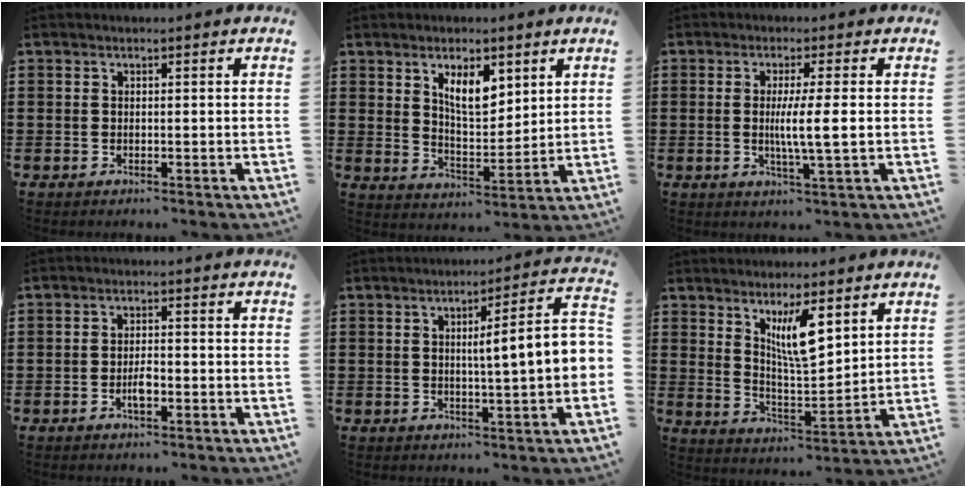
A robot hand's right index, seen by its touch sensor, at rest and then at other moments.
{"total": 6.6, "force": [3.6, 2.9, 4.8], "torque": [-0.088, -0.003, 0.060]}
{"total": 5.1, "force": [0.0, -0.1, 5.1], "torque": [-0.092, -0.008, -0.004]}
{"total": 2.6, "force": [-1.1, 0.8, 2.2], "torque": [-0.048, 0.000, -0.023]}
{"total": 7.2, "force": [0.5, 0.3, 7.2], "torque": [-0.117, -0.013, -0.002]}
{"total": 7.9, "force": [4.1, 2.2, 6.4], "torque": [-0.109, -0.015, 0.067]}